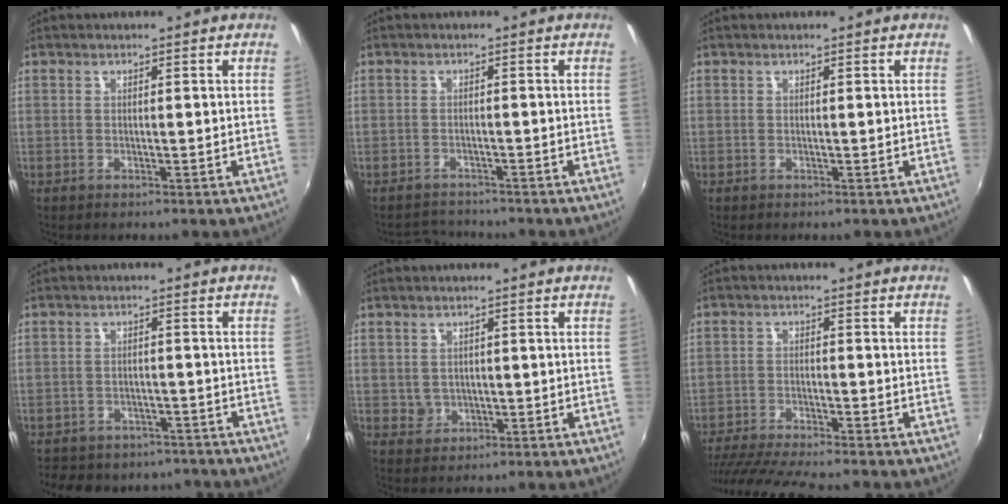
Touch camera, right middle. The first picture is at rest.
{"total": 3.5, "force": [-3.4, 1.1, -0.3], "torque": [-0.011, 0.004, -0.061]}
{"total": 0.0}
{"total": 13.3, "force": [-11.0, 6.2, 4.2], "torque": [-0.102, 0.005, -0.141]}
{"total": 2.4, "force": [0.1, 2.3, 0.5], "torque": [-0.005, 0.002, 0.004]}
{"total": 12.2, "force": [-10.8, 0.6, 5.7], "torque": [-0.130, -0.028, -0.183]}